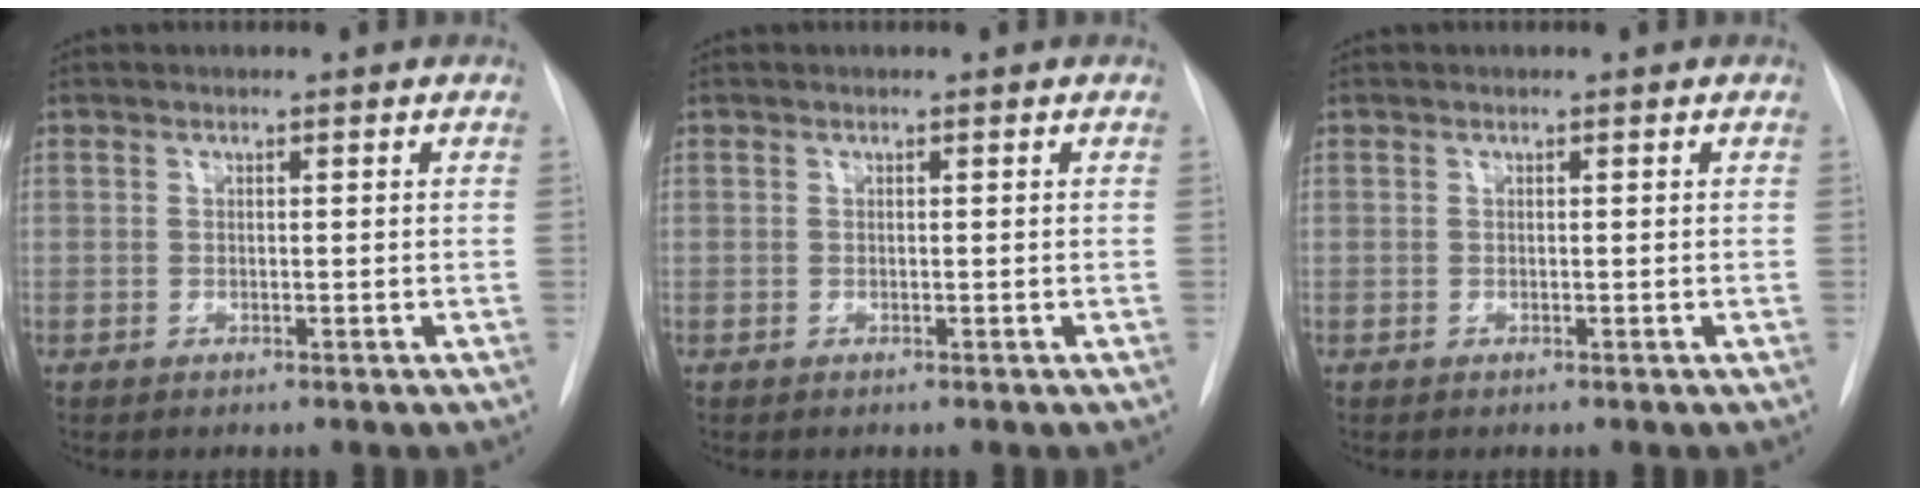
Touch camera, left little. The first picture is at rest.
{"total": 0.0}
{"total": 0.0}